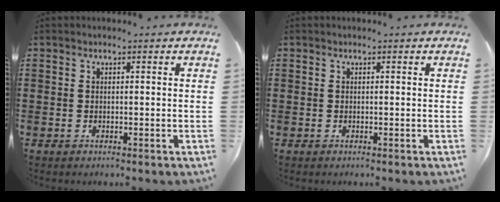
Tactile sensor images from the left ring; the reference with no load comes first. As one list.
[{"total": 0.0}]